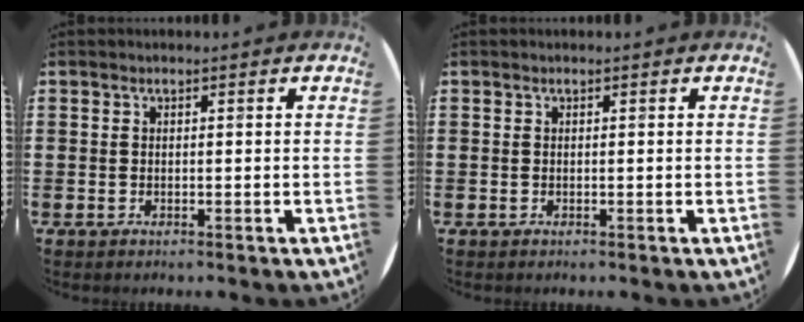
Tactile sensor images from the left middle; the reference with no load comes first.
{"total": 0.0}